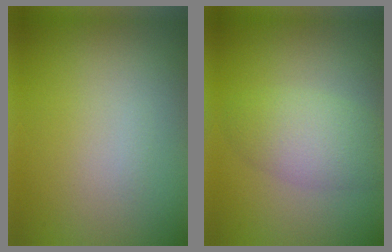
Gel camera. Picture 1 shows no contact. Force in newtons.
{"total": 4.2, "press": 4.2, "slide": 0.3}